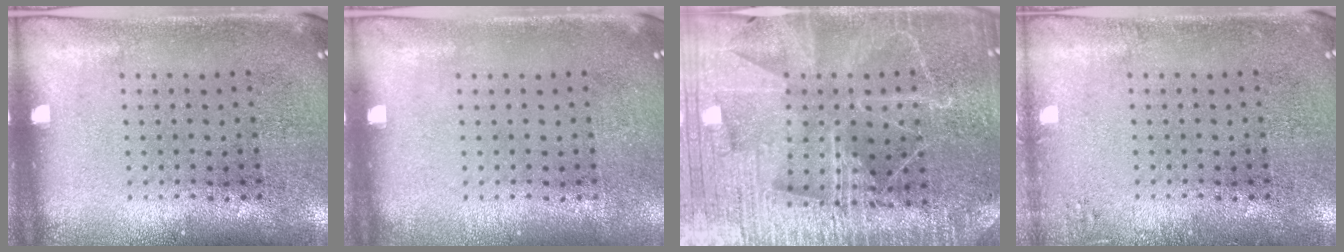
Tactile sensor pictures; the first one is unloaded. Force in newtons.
{"total": 0.0}
{"total": 4.8, "press": 4.4, "slide": 2.0}
{"total": 1.0, "press": 1.0, "slide": 0.3}